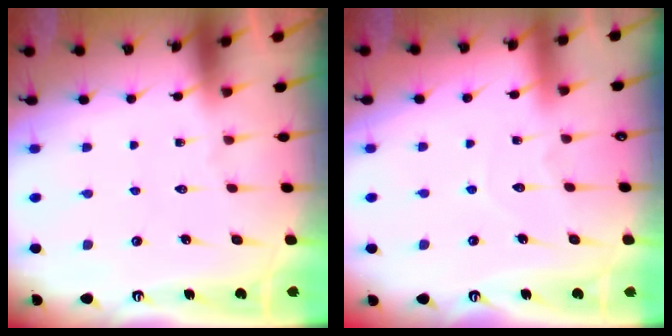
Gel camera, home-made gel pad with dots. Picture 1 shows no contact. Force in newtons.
{"total": 4.8, "press": 4.8, "slide": 0.2}